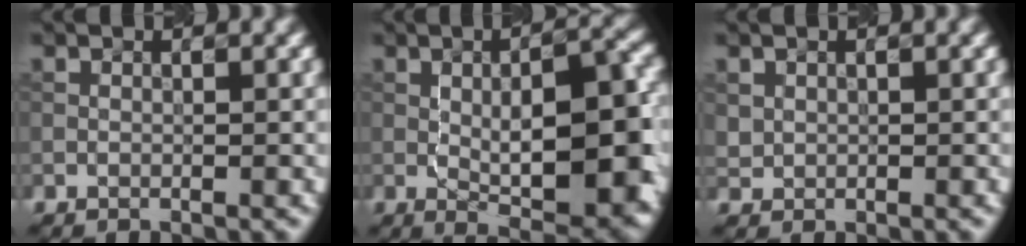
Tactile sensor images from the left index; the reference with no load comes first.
{"total": 9.5, "force": [-0.5, 3.3, 8.9], "torque": [-0.115, 0.004, -0.006]}
{"total": 0.9, "force": [0.4, 0.8, 0.1], "torque": [0.001, -0.002, 0.011]}